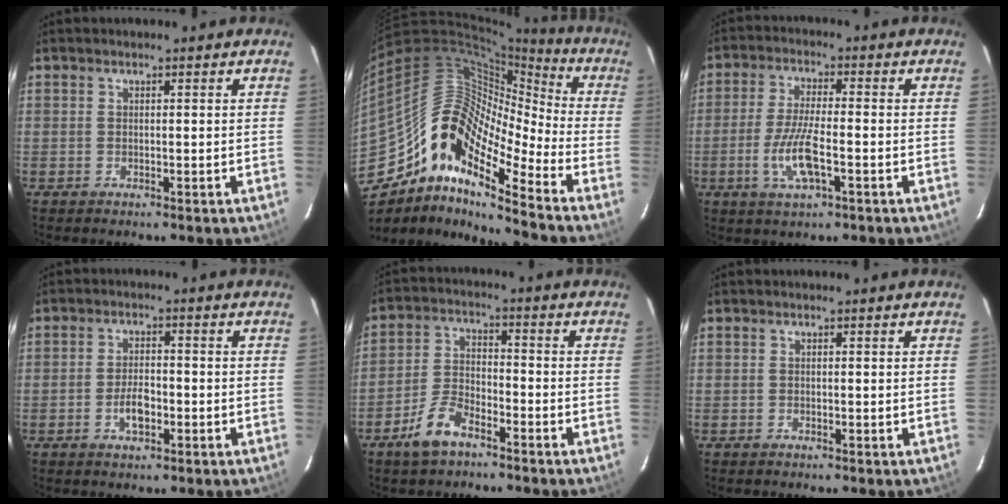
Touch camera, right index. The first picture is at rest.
{"total": 15.3, "force": [-10.0, 4.9, 10.4], "torque": [-0.161, 0.008, -0.208]}
{"total": 8.3, "force": [-2.9, 2.0, 7.5], "torque": [-0.159, -0.006, -0.058]}
{"total": 4.3, "force": [-1.7, 2.2, 3.3], "torque": [-0.066, 0.003, -0.029]}
{"total": 7.7, "force": [-5.5, 3.0, 4.4], "torque": [-0.102, 0.005, -0.106]}
{"total": 0.0}